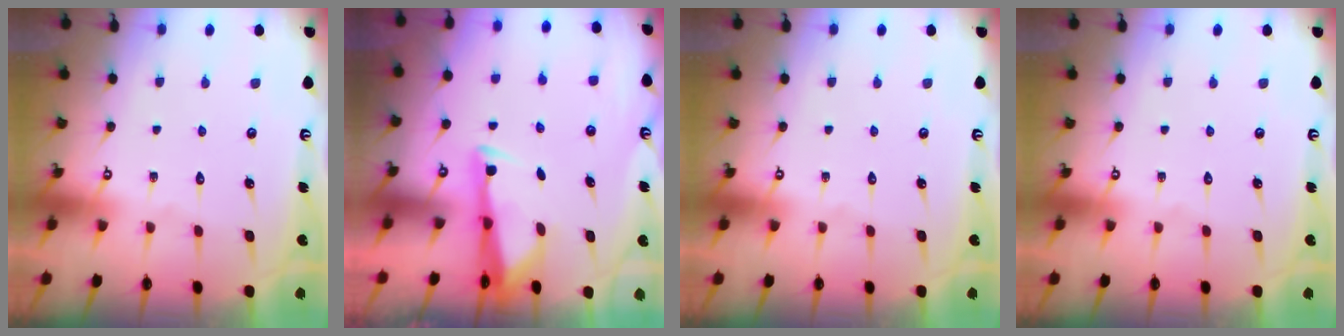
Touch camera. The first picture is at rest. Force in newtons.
{"total": 2.9, "press": 2.7, "slide": 0.8}
{"total": 0.0}
{"total": 0.0}